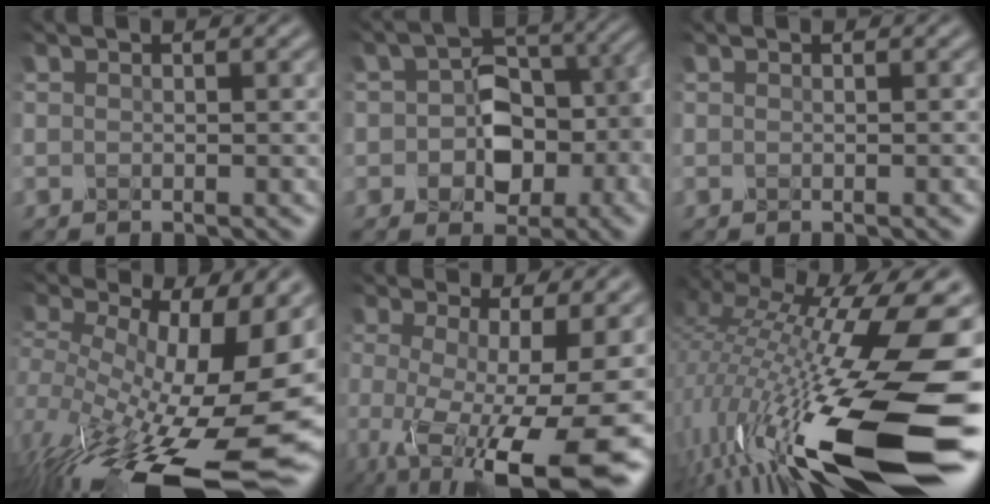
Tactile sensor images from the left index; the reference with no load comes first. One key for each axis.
{"total": 6.7, "fx": -1.2, "fy": 5.3, "fz": 3.9, "tx": -0.042, "ty": 0.014, "tz": -0.030}
{"total": 0.0}
{"total": 17.3, "fx": -3.3, "fy": 7.6, "fz": 15.2, "tx": -0.265, "ty": -0.029, "tz": -0.041}
{"total": 12.3, "fx": -3.7, "fy": 3.7, "fz": 11.1, "tx": -0.180, "ty": -0.021, "tz": -0.053}
{"total": 17.9, "fx": -4.0, "fy": 5.2, "fz": 16.7, "tx": -0.323, "ty": -0.007, "tz": -0.078}